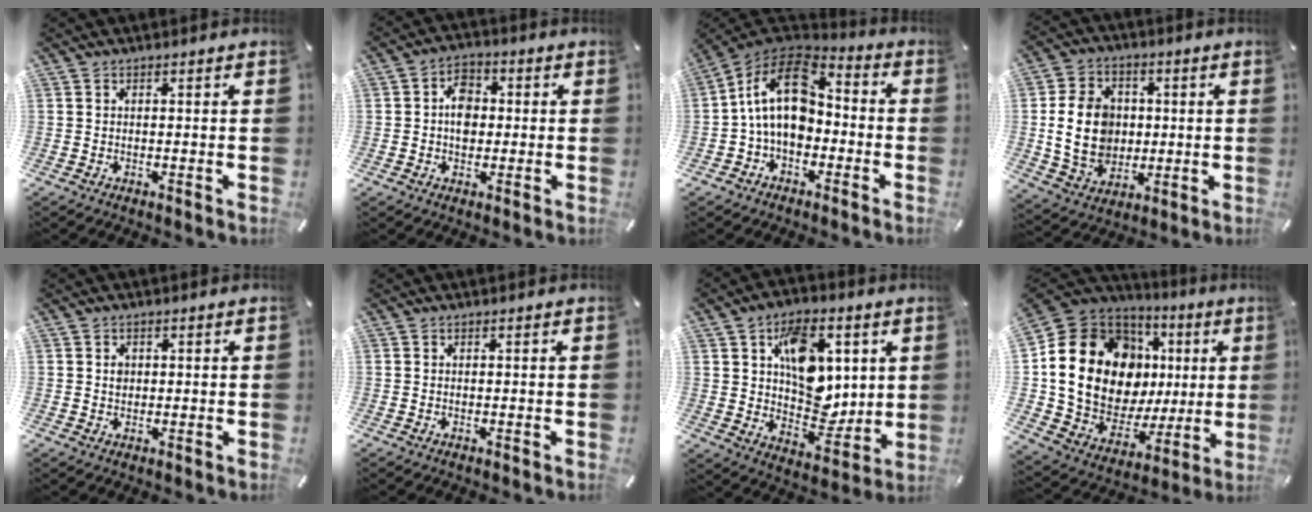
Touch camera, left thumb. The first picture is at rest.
{"total": 6.5, "force": [-0.1, 5.0, 4.1], "torque": [-0.055, 0.005, -0.004]}
{"total": 15.6, "force": [-0.7, 11.0, 11.0], "torque": [-0.225, 0.010, -0.019]}
{"total": 13.8, "force": [0.4, 11.5, 7.6], "torque": [-0.161, 0.009, 0.009]}
{"total": 1.5, "force": [0.3, 1.4, 0.5], "torque": [-0.004, 0.002, 0.002]}
{"total": 0.0}
{"total": 13.9, "force": [4.3, 10.3, 8.4], "torque": [-0.110, -0.022, 0.082]}
{"total": 21.4, "force": [4.6, 16.9, 12.3], "torque": [-0.233, -0.045, 0.099]}